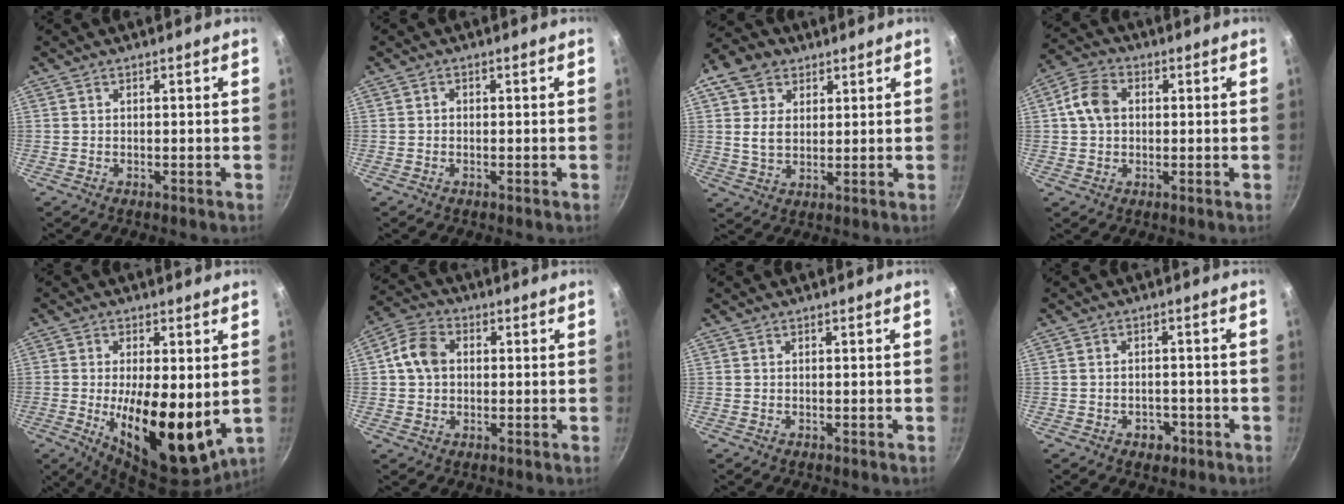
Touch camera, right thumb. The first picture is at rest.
{"total": 0.6, "force": [-0.2, 0.5, 0.2], "torque": [-0.002, 0.003, -0.006]}
{"total": 9.7, "force": [3.7, 7.2, 5.3], "torque": [-0.072, -0.007, 0.059]}
{"total": 7.4, "force": [0.8, 5.7, 4.6], "torque": [-0.077, 0.015, 0.004]}
{"total": 16.9, "force": [-1.3, 7.2, 15.2], "torque": [-0.226, -0.019, -0.009]}
{"total": 7.7, "force": [0.8, 6.1, 4.7], "torque": [-0.073, 0.016, 0.000]}
{"total": 0.0}
{"total": 3.6, "force": [-1.7, 2.6, 1.9], "torque": [-0.013, 0.015, -0.016]}